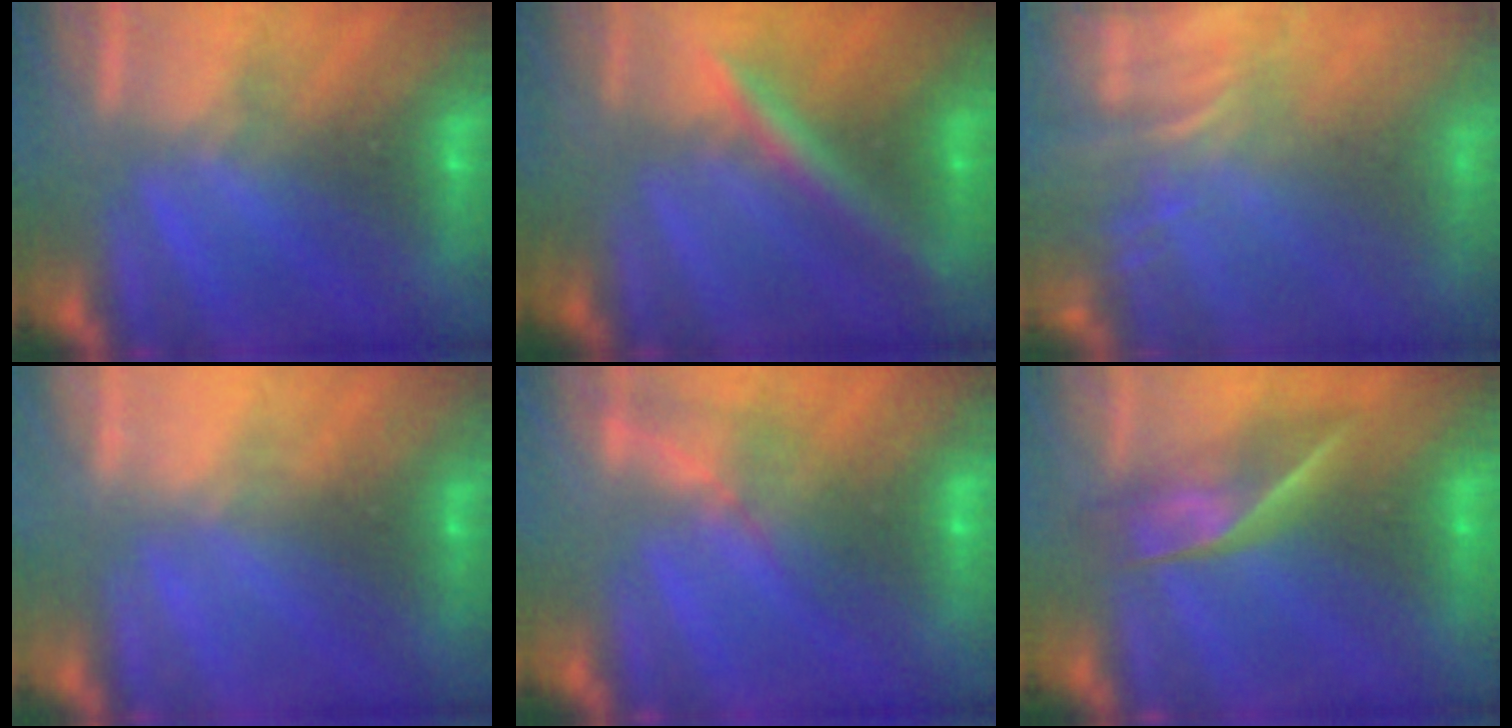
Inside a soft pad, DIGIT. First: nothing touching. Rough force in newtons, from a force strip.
{"total": 2.4}
{"total": 7.8}
{"total": 2.2}
{"total": 1.6}
{"total": 2.6}